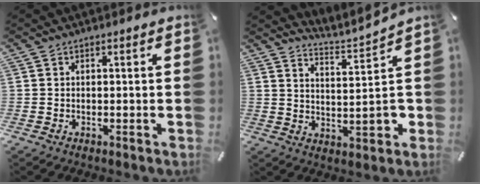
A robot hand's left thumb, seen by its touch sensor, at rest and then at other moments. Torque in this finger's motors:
{"motor_torque": [-0.11, -0.20, 0.07, -0.11, -0.03]}